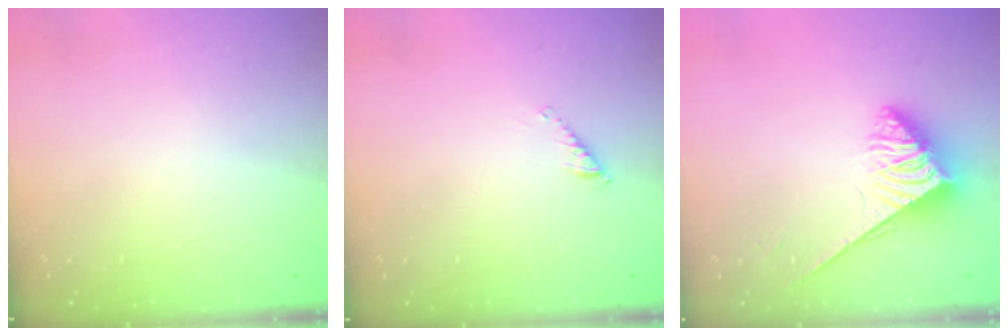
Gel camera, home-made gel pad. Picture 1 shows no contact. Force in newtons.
{"total": 2.8, "press": 2.8, "slide": 0.5}
{"total": 3.6, "press": 3.5, "slide": 0.6}